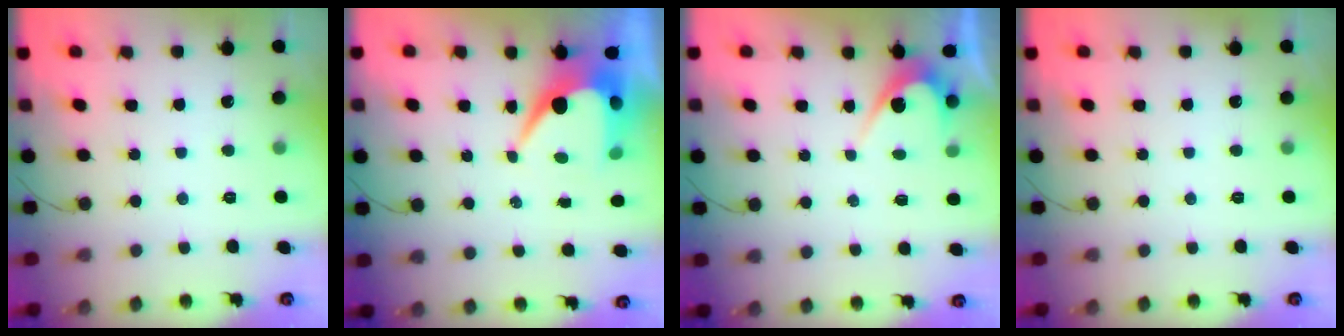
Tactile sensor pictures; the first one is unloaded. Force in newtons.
{"total": 9.0, "press": 9.0, "slide": 0.9}
{"total": 4.6, "press": 4.6, "slide": 0.3}
{"total": 0.0}